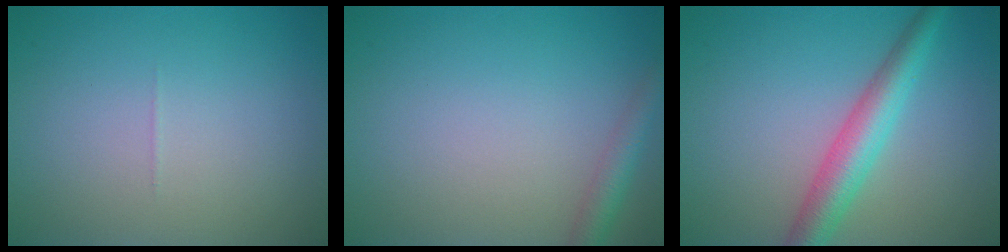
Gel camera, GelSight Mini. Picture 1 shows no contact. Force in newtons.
{"total": 2.3, "press": 2.3, "slide": 0.1}
{"total": 4.4, "press": 4.4, "slide": 0.1}